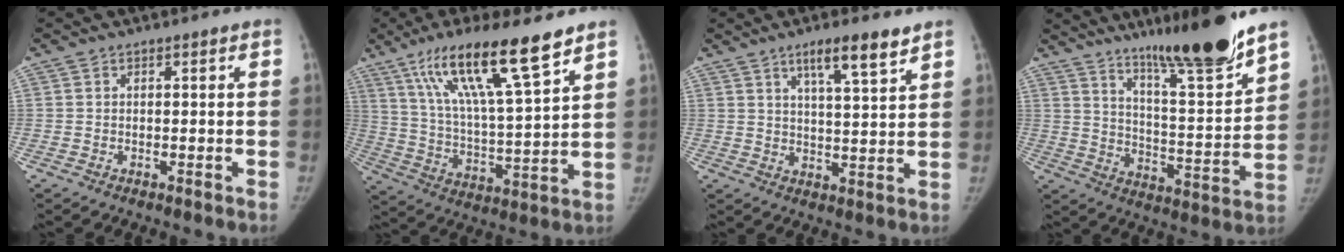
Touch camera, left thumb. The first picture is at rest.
{"total": 19.0, "force": [12.4, 2.6, 14.2], "torque": [-0.241, -0.049, 0.223]}
{"total": 8.1, "force": [5.4, 1.2, 6.0], "torque": [-0.092, -0.033, 0.090]}
{"total": 18.8, "force": [14.0, 1.5, 12.5], "torque": [-0.161, -0.093, 0.231]}